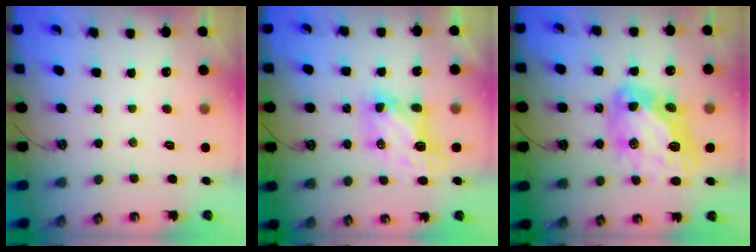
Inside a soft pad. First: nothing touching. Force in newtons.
{"total": 6.8, "press": 6.8, "slide": 0.6}
{"total": 18.7, "press": 18.6, "slide": 2.2}